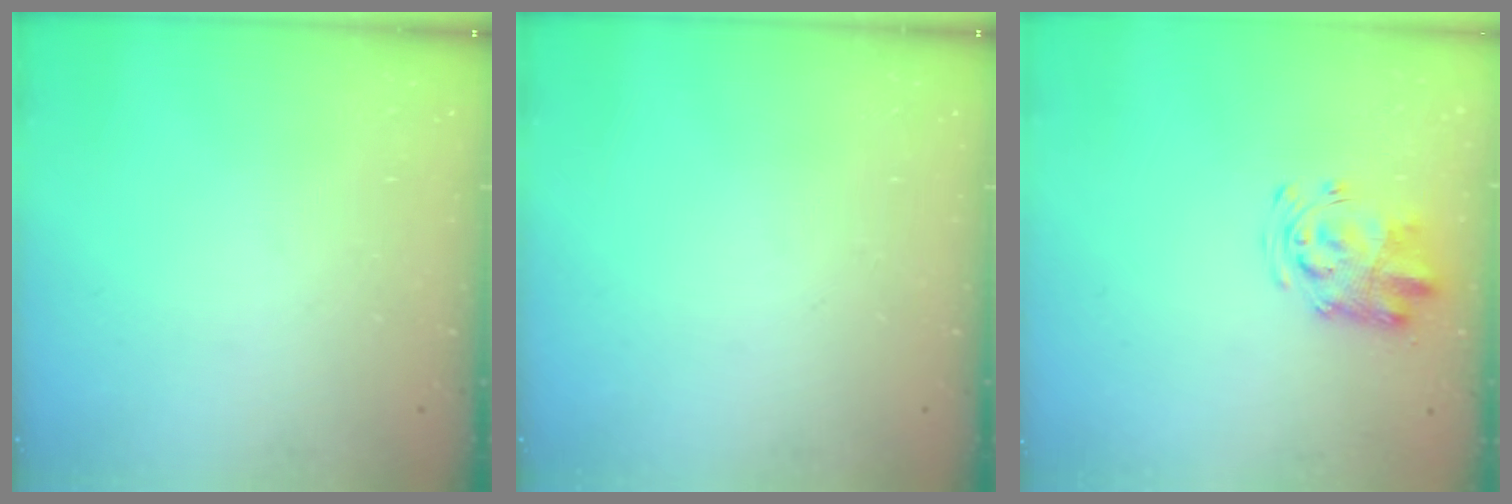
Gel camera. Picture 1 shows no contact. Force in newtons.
{"total": 0.0}
{"total": 4.1, "press": 4.1, "slide": 0.7}